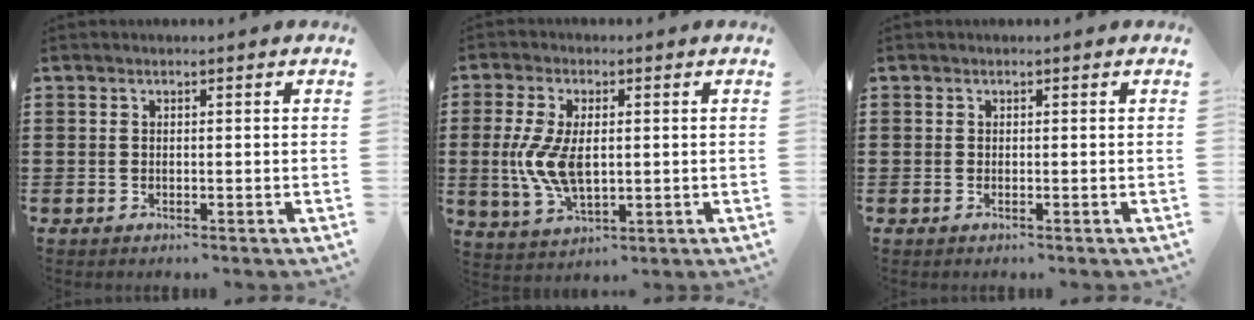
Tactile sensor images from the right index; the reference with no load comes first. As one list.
[{"total": 8.1, "force": [0.1, 3.9, 7.1], "torque": [-0.168, -0.005, -0.004]}, {"total": 0.0}]